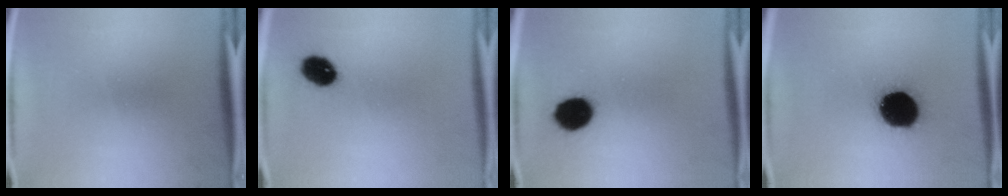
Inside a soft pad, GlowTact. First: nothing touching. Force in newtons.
{"total": 6.9}
{"total": 9.6}
{"total": 17.4}